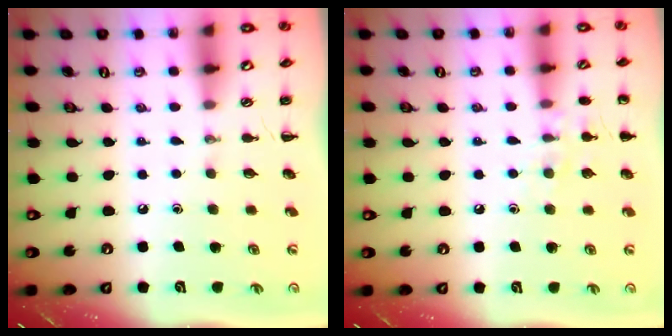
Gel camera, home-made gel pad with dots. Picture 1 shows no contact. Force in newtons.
{"total": 7.6, "press": 7.4, "slide": 1.7}